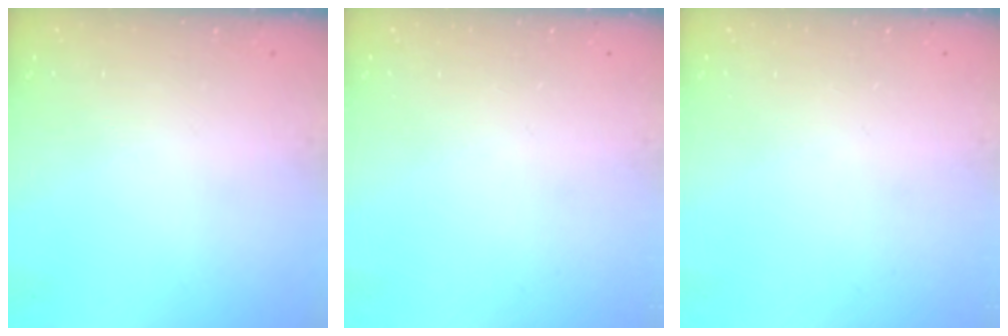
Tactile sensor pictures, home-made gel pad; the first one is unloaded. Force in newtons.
{"total": 0.0}
{"total": 0.0}